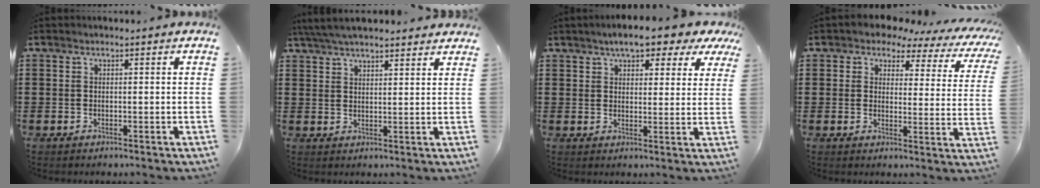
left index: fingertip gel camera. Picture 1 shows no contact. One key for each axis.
{"total": 5.0, "fx": 4.6, "fy": 0.7, "fz": 1.8, "tx": -0.048, "ty": -0.006, "tz": 0.086}
{"total": 6.0, "fx": 4.8, "fy": 1.8, "fz": 3.0, "tx": -0.060, "ty": -0.009, "tz": 0.081}
{"total": 3.6, "fx": 2.9, "fy": 1.7, "fz": 1.4, "tx": -0.039, "ty": -0.014, "tz": 0.044}